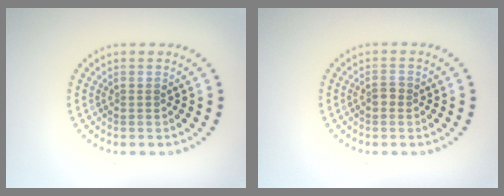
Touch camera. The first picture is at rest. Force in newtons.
{"total": 1.1, "press": 1.1, "slide": 0.1}